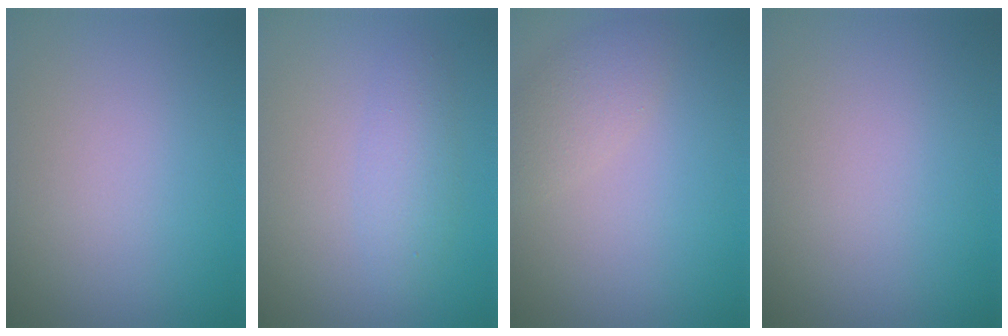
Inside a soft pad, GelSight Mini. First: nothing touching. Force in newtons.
{"total": 2.2, "press": 2.2, "slide": 0.1}
{"total": 2.4, "press": 2.4, "slide": 0.2}
{"total": 0.0}